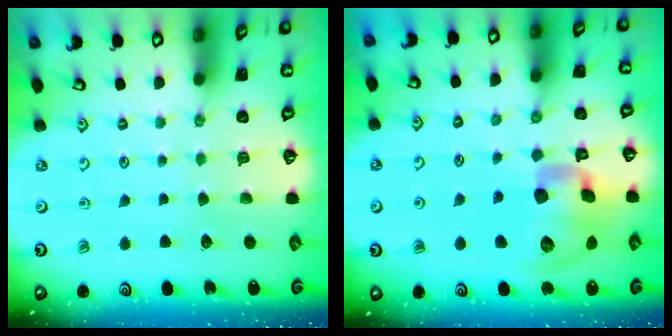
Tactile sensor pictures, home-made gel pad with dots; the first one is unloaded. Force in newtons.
{"total": 16.8, "press": 16.7, "slide": 2.3}